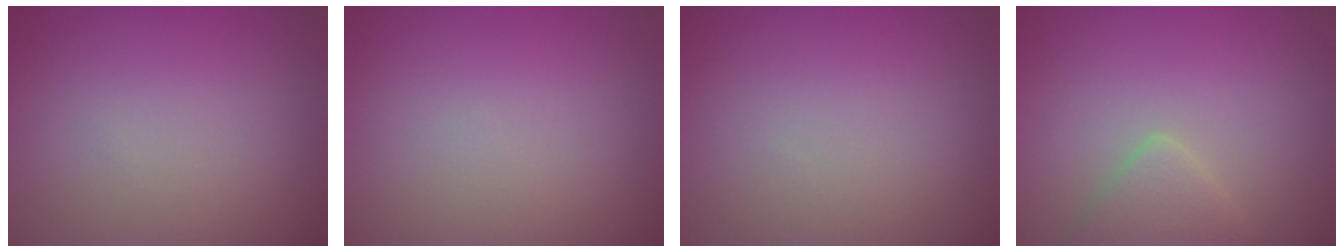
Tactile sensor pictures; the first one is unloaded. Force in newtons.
{"total": 0.0}
{"total": 0.0}
{"total": 2.2, "press": 2.2, "slide": 0.1}